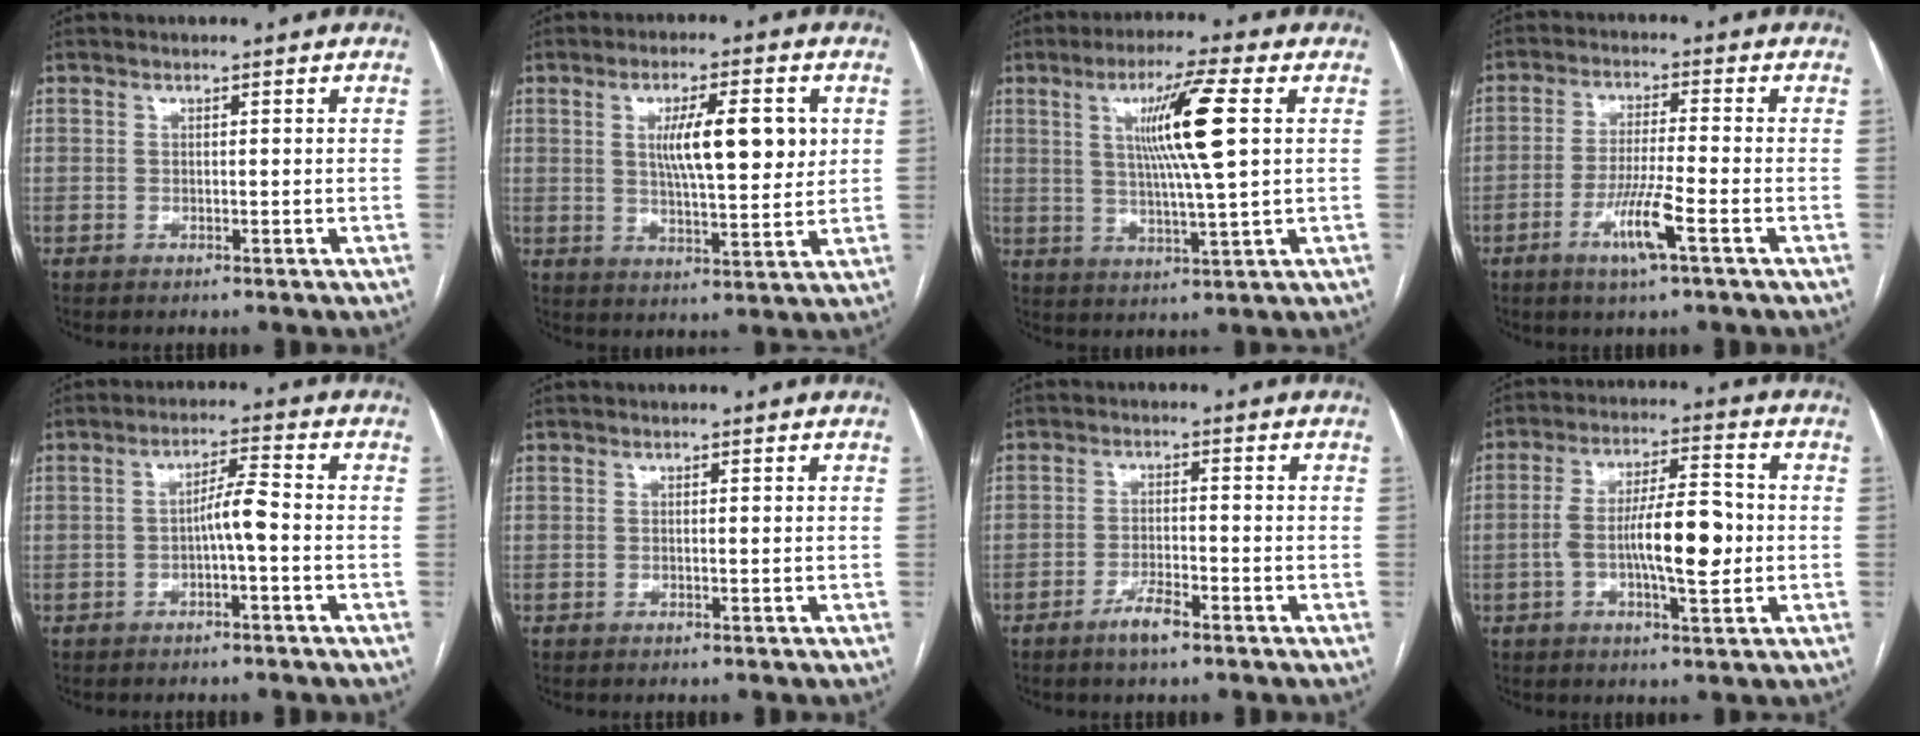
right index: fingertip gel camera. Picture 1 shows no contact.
{"total": 10.4, "force": [2.5, 2.3, 9.8], "torque": [-0.160, 0.002, 0.043]}
{"total": 11.0, "force": [2.9, -0.4, 10.6], "torque": [-0.188, 0.001, 0.049]}
{"total": 7.3, "force": [-3.3, -0.2, 6.4], "torque": [-0.125, -0.010, -0.062]}
{"total": 4.1, "force": [-1.1, 0.2, 3.9], "torque": [-0.063, 0.011, -0.018]}
{"total": 0.0}
{"total": 3.9, "force": [-2.6, 0.7, 2.8], "torque": [-0.052, -0.001, -0.047]}
{"total": 11.0, "force": [-1.5, 2.5, 10.7], "torque": [-0.188, 0.013, -0.025]}